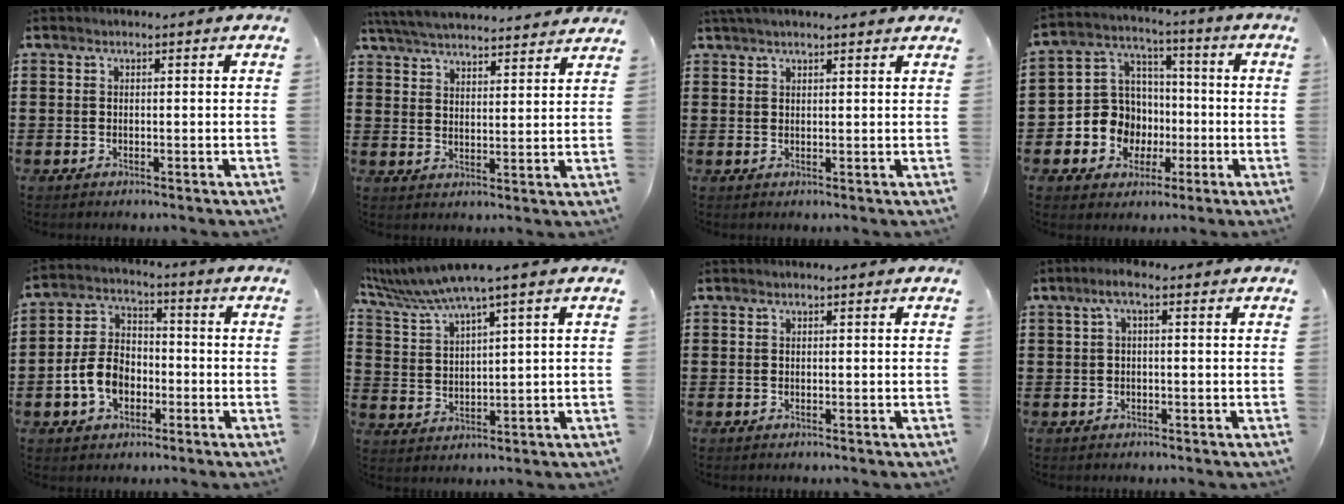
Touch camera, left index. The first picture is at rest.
{"total": 5.4, "force": [5.3, 0.1, 0.9], "torque": [-0.039, -0.025, 0.094]}
{"total": 1.8, "force": [1.7, 0.0, 0.6], "torque": [-0.016, 0.003, 0.032]}
{"total": 9.3, "force": [-2.1, 8.8, 2.1], "torque": [-0.091, 0.010, -0.035]}
{"total": 7.5, "force": [-2.8, 5.4, 4.4], "torque": [-0.115, 0.011, -0.060]}
{"total": 6.1, "force": [4.6, -0.2, 4.0], "torque": [-0.093, -0.021, 0.079]}
{"total": 0.0}
{"total": 2.0, "force": [-0.4, 0.3, 1.9], "torque": [-0.035, 0.005, -0.010]}